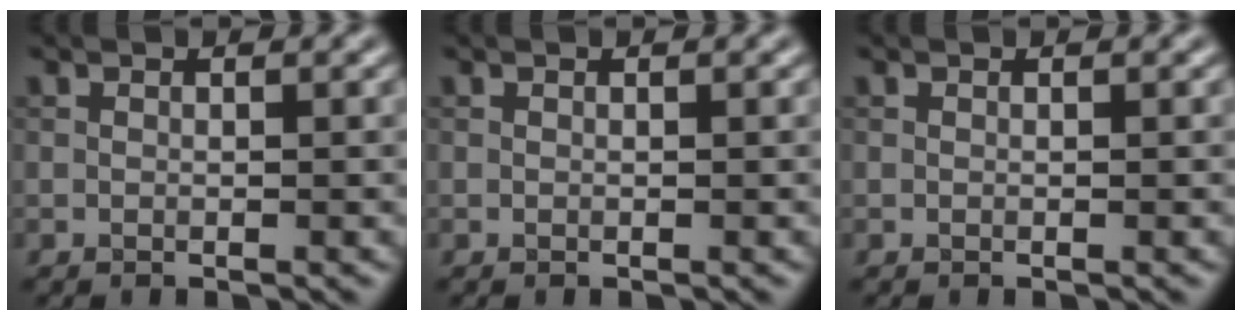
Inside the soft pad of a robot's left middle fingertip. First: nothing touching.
{"total": 0.0}
{"total": 0.0}